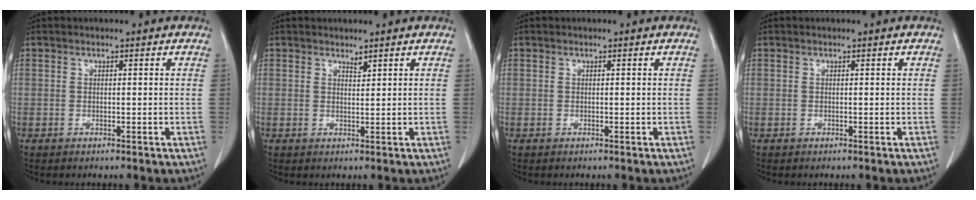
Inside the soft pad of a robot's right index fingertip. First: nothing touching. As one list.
[{"total": 1.3, "force": [1.2, 0.3, 0.5], "torque": [-0.010, -0.006, 0.022]}, {"total": 0.0}, {"total": 0.0}]